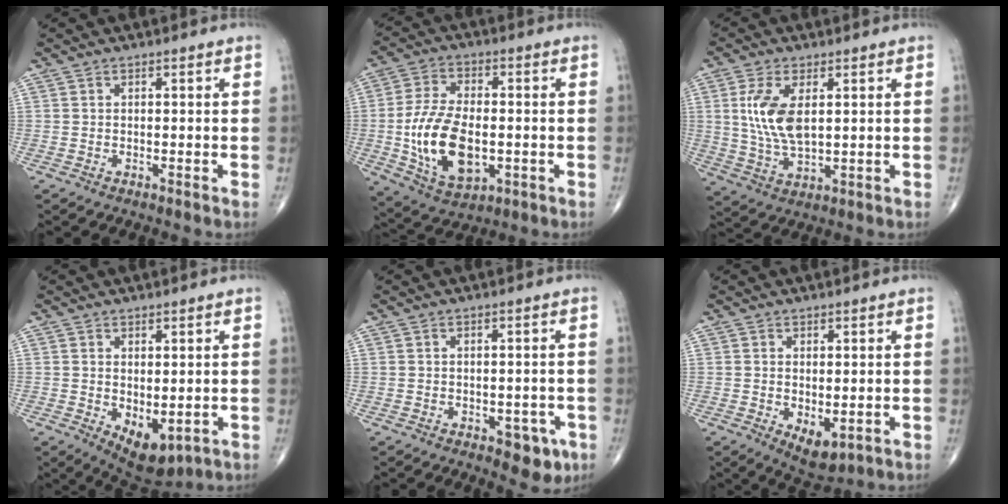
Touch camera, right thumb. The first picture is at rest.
{"total": 15.7, "force": [-2.3, 8.7, 12.9], "torque": [-0.239, 0.001, -0.032]}
{"total": 9.9, "force": [2.1, 4.8, 8.4], "torque": [-0.172, -0.013, 0.045]}
{"total": 7.4, "force": [-1.5, 4.0, 6.1], "torque": [-0.078, -0.011, -0.003]}
{"total": 5.4, "force": [-2.4, 3.1, 3.8], "torque": [-0.019, 0.005, -0.025]}
{"total": 5.5, "force": [-1.2, 2.9, 4.5], "torque": [-0.063, -0.013, -0.005]}